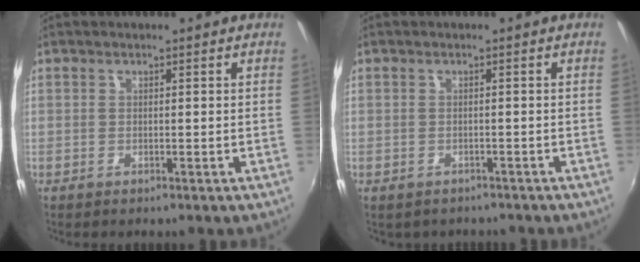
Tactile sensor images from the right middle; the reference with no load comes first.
{"total": 2.4, "force": [-1.7, 1.5, 0.5], "torque": [-0.017, -0.009, -0.021]}